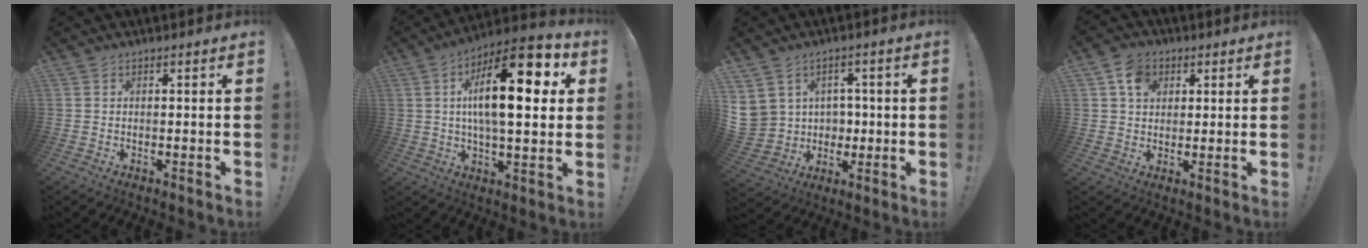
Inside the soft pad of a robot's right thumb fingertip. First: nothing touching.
{"total": 20.9, "force": [4.7, 7.4, 19.0], "torque": [-0.312, -0.011, 0.062]}
{"total": 8.2, "force": [2.3, 7.8, 1.2], "torque": [-0.047, -0.014, 0.055]}
{"total": 6.9, "force": [2.9, 5.5, 2.9], "torque": [-0.048, -0.002, 0.056]}